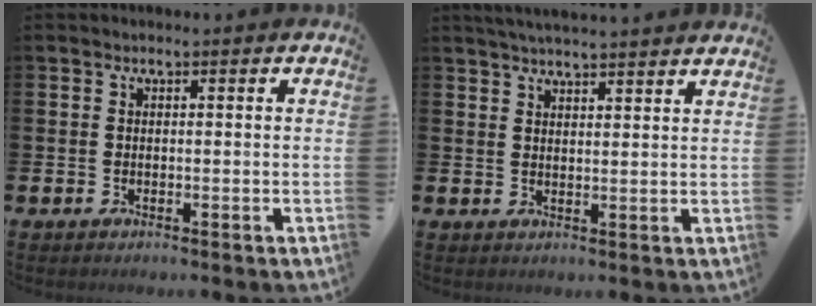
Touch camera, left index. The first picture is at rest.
{"total": 3.5, "force": [3.4, -0.4, 0.2], "torque": [-0.009, -0.015, 0.063]}